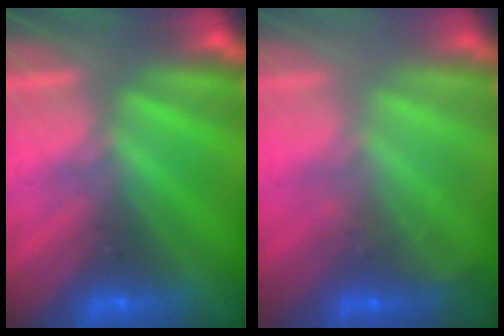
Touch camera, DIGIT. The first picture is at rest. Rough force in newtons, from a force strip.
{"total": 2.2}